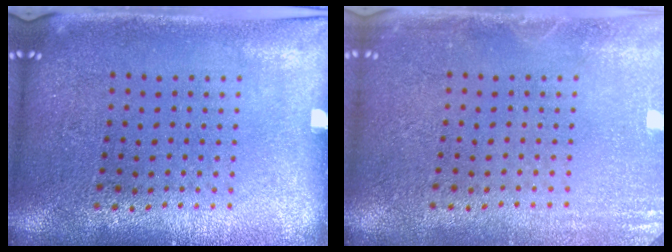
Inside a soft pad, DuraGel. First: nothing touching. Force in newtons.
{"total": 1.8, "press": 1.8, "slide": 0.2}